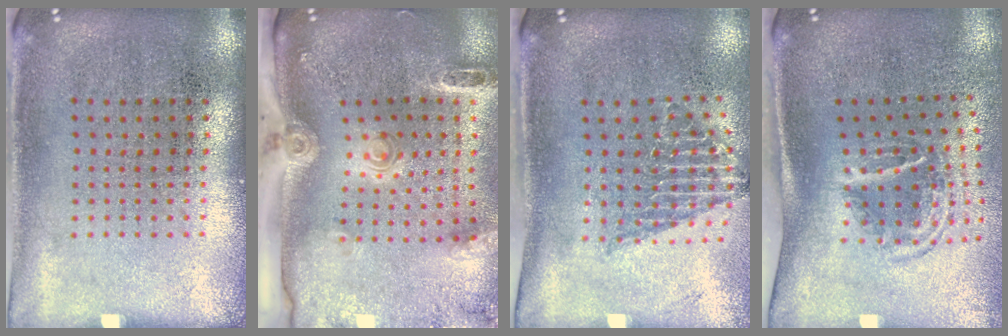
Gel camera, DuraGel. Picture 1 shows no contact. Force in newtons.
{"total": 2.9, "press": 2.1, "slide": 2.1}
{"total": 1.3, "press": 1.0, "slide": 0.9}
{"total": 1.8, "press": 1.1, "slide": 1.5}